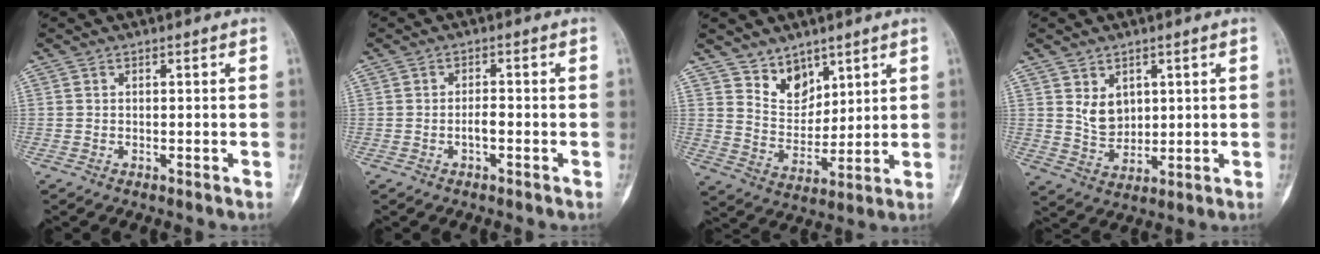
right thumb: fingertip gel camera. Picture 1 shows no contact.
{"total": 1.9, "force": [-0.7, 0.8, 1.6], "torque": [-0.027, 0.007, -0.013]}
{"total": 7.7, "force": [5.6, 4.8, 2.2], "torque": [-0.008, -0.047, 0.113]}
{"total": 5.7, "force": [2.1, 4.2, 3.2], "torque": [-0.037, -0.023, 0.050]}